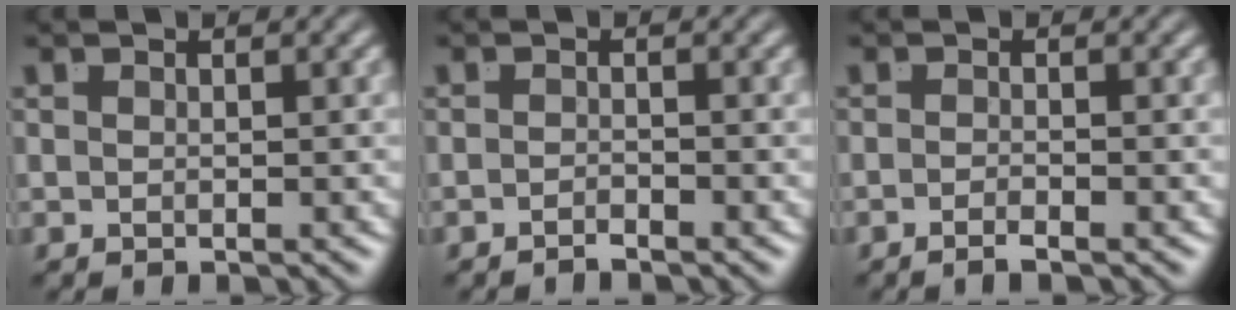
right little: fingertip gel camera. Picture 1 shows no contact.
{"total": 1.4, "force": [-1.2, -0.7, 0.0], "torque": [0.001, -0.006, -0.020]}
{"total": 1.4, "force": [-1.2, -0.5, 0.6], "torque": [-0.009, -0.002, -0.023]}